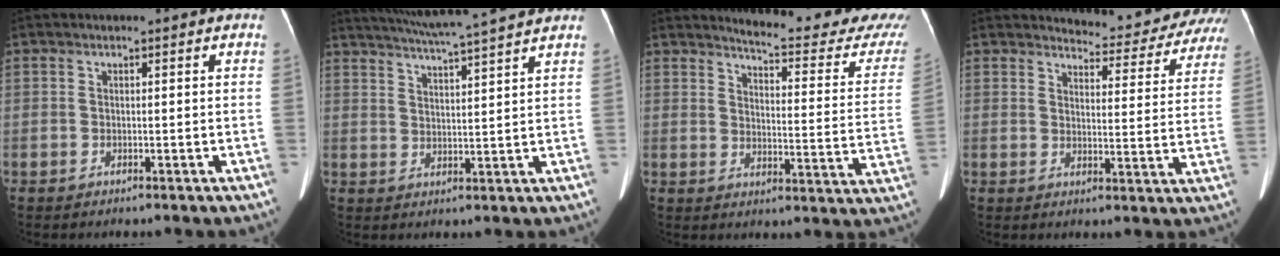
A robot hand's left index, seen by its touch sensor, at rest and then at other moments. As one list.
[{"total": 13.4, "force": [11.9, -1.0, 6.1], "torque": [-0.112, 0.012, 0.168]}, {"total": 20.0, "force": [18.9, 1.2, 6.3], "torque": [-0.078, -0.113, 0.208]}, {"total": 13.2, "force": [12.9, 1.7, 2.1], "torque": [-0.012, -0.053, 0.130]}]